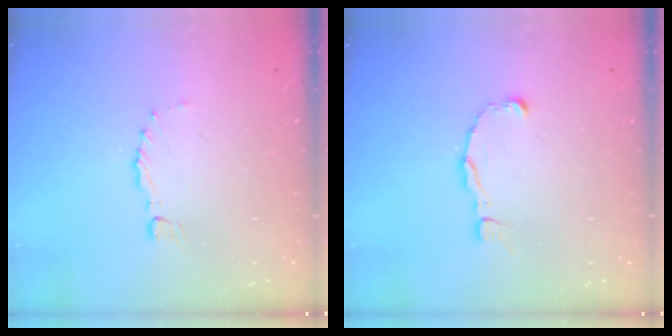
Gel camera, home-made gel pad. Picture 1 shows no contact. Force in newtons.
{"total": 2.5, "press": 2.5, "slide": 0.2}